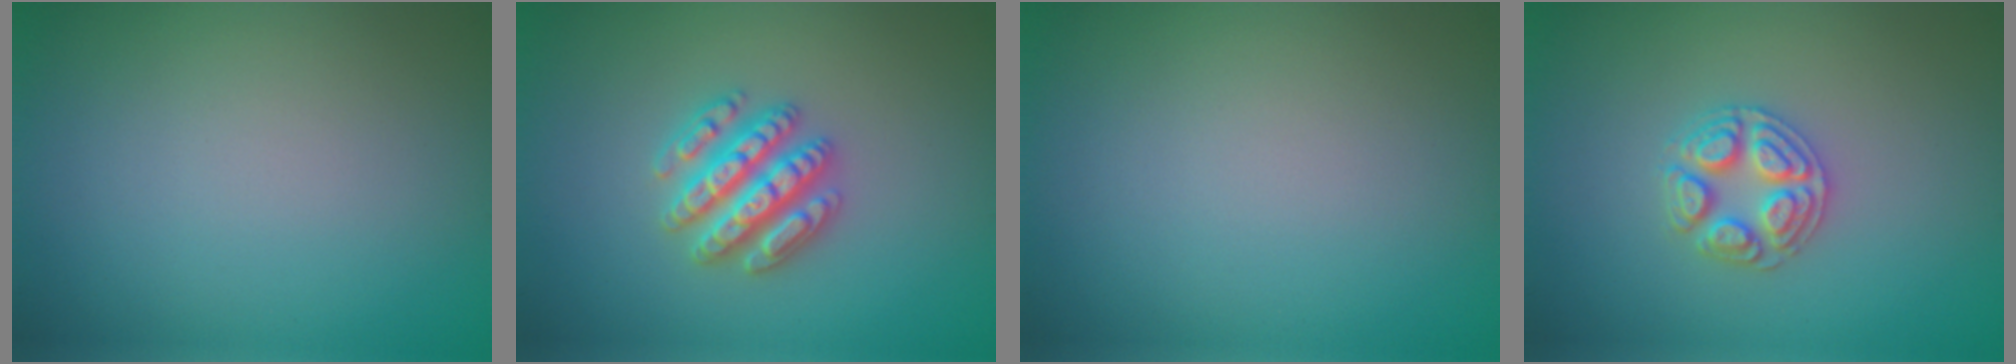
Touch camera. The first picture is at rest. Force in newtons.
{"total": 4.8, "press": 4.7, "slide": 0.8}
{"total": 0.0}
{"total": 2.5, "press": 2.5, "slide": 0.4}